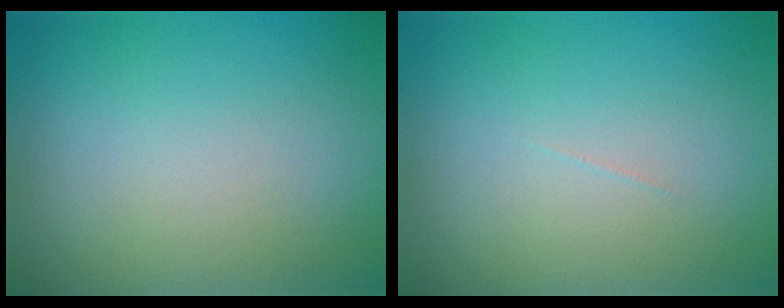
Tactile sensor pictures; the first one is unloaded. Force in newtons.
{"total": 0.0}